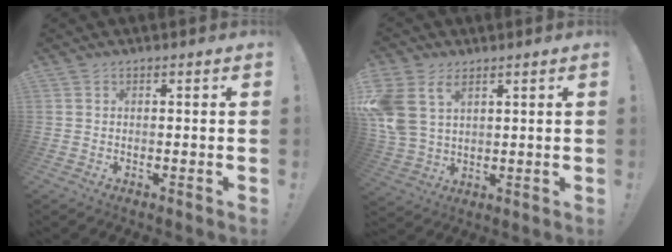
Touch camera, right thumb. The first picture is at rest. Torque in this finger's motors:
{"motor_torque": [0.72, 0.73, 1.41, 0.09, 0.46]}